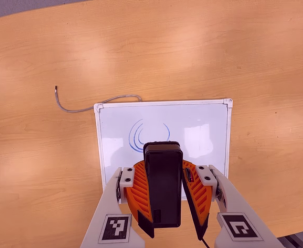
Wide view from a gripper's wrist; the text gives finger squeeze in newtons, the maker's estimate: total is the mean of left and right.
{"total": 10.4, "left": 9.1, "right": 11.8}